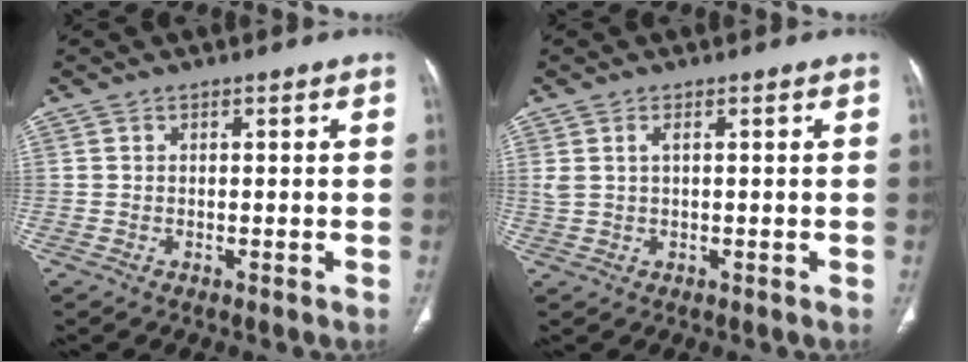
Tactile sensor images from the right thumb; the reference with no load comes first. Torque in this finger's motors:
{"motor_torque": [0.20, -0.08, 0.41, 0.31, 0.02]}